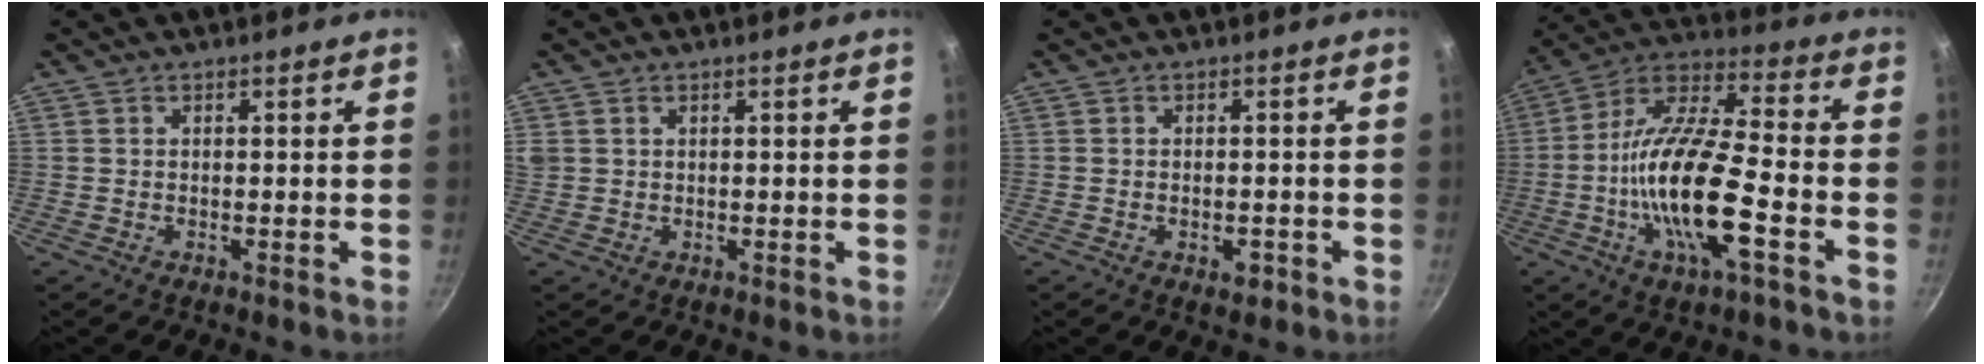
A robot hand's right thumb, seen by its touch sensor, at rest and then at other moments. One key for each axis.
{"total": 2.0, "fx": 0.8, "fy": 1.6, "fz": 0.8, "tx": -0.013, "ty": 0.005, "tz": 0.018}
{"total": 2.6, "fx": -1.1, "fy": 1.4, "fz": 1.8, "tx": -0.020, "ty": 0.006, "tz": -0.015}
{"total": 18.6, "fx": -5.3, "fy": 5.3, "fz": 17.0, "tx": -0.322, "ty": 0.031, "tz": -0.116}